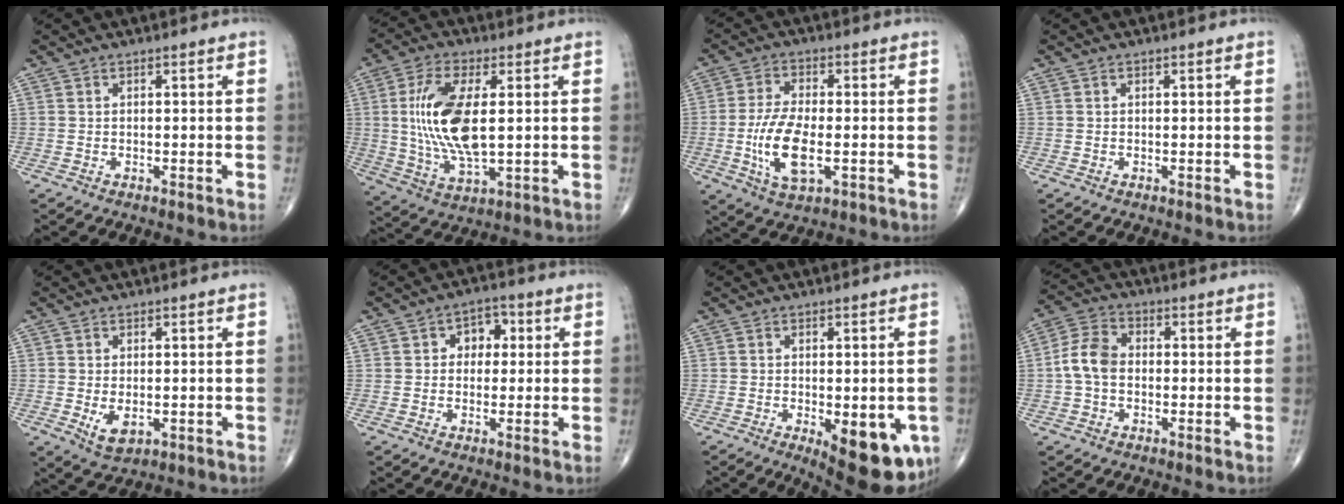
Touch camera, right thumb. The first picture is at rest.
{"total": 15.1, "force": [1.5, 6.3, 13.6], "torque": [-0.278, -0.013, 0.035]}
{"total": 10.8, "force": [-2.2, 4.7, 9.5], "torque": [-0.189, 0.000, -0.039]}
{"total": 0.0}
{"total": 4.3, "force": [-0.8, 2.5, 3.4], "torque": [-0.054, -0.010, -0.003]}
{"total": 3.7, "force": [0.6, 2.9, 2.3], "torque": [-0.005, 0.008, 0.001]}
{"total": 13.8, "force": [-4.5, 5.7, 11.7], "torque": [-0.124, -0.009, -0.044]}
{"total": 6.8, "force": [-0.6, 4.9, 4.8], "torque": [-0.091, 0.022, -0.023]}